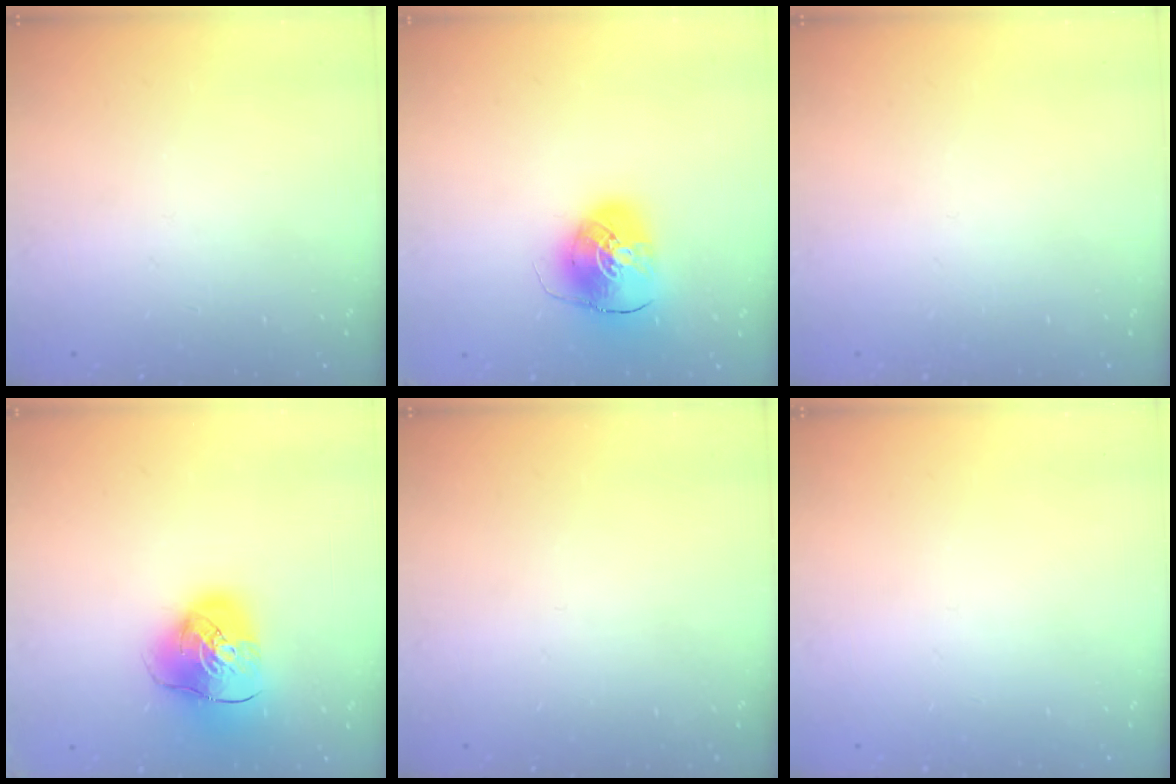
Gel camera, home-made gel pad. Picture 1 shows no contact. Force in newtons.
{"total": 10.0, "press": 9.9, "slide": 1.5}
{"total": 0.0}
{"total": 12.1, "press": 11.9, "slide": 1.9}
{"total": 0.0}
{"total": 0.0}